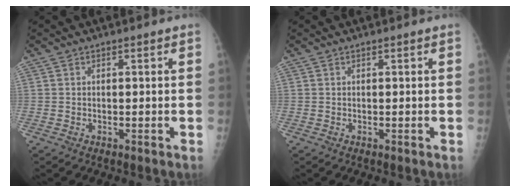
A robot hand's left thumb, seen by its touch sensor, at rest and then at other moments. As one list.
[{"total": 0.0}]